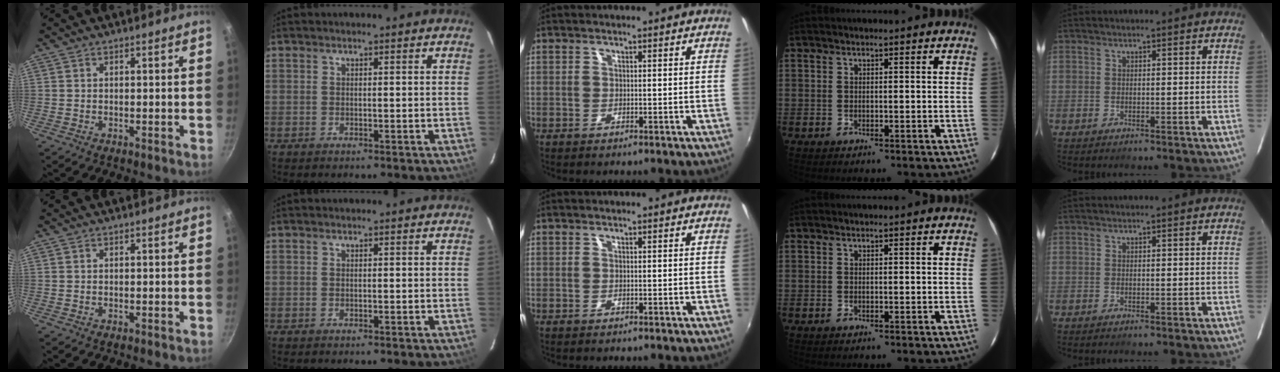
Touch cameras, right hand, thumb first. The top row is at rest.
{}